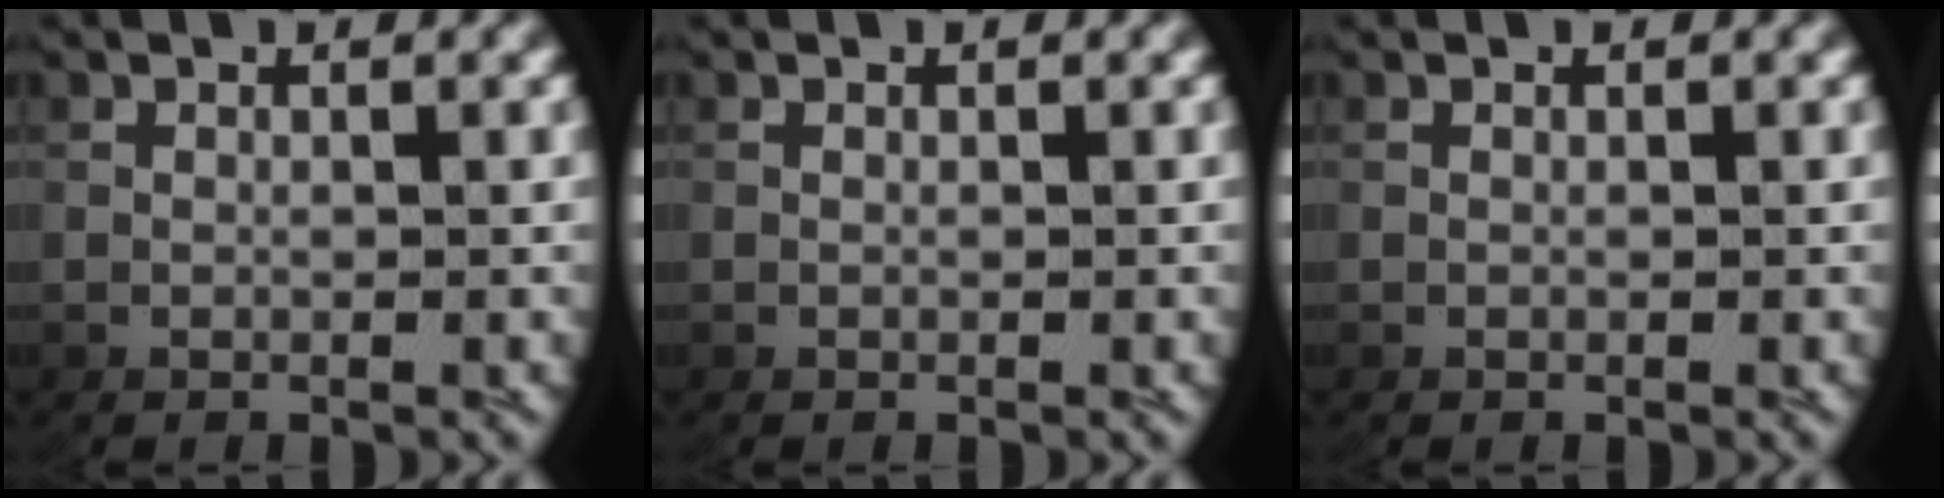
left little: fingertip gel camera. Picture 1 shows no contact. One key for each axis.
{"total": 0.0}
{"total": 0.0}